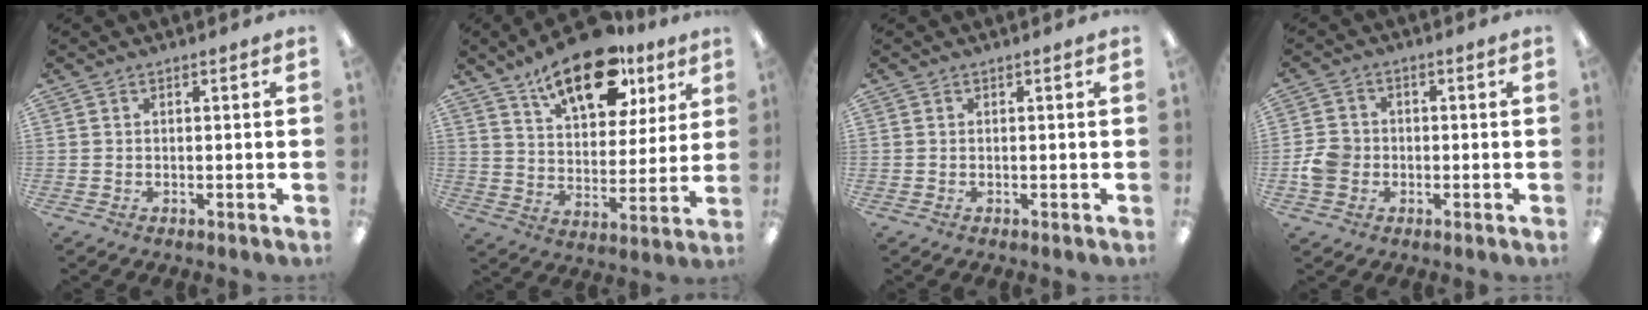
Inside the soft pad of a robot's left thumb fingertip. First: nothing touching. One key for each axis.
{"total": 18.6, "fx": 12.5, "fy": 8.8, "fz": 10.7, "tx": -0.161, "ty": -0.060, "tz": 0.211}
{"total": 0.0}
{"total": 5.6, "fx": -1.2, "fy": 5.0, "fz": 2.4, "tx": -0.040, "ty": 0.011, "tz": -0.020}